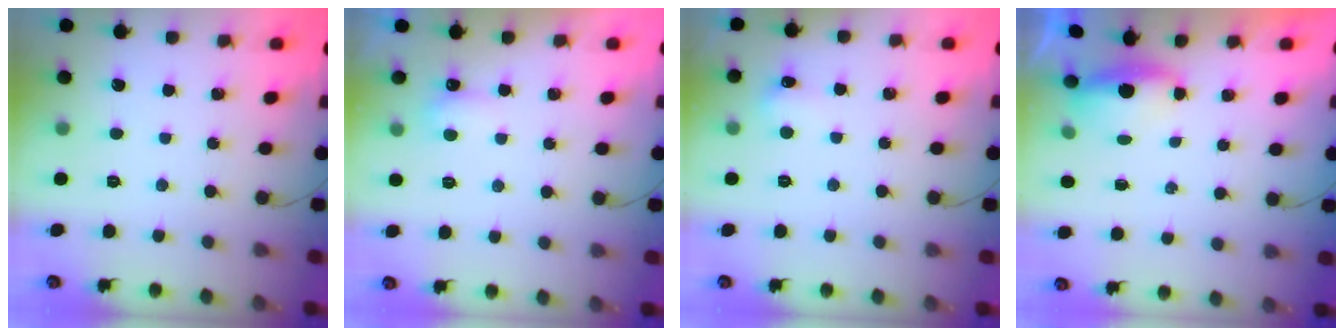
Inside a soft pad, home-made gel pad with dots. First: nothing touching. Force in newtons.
{"total": 3.0, "press": 3.0, "slide": 0.7}
{"total": 4.2, "press": 4.1, "slide": 1.0}
{"total": 3.5, "press": 3.3, "slide": 0.9}